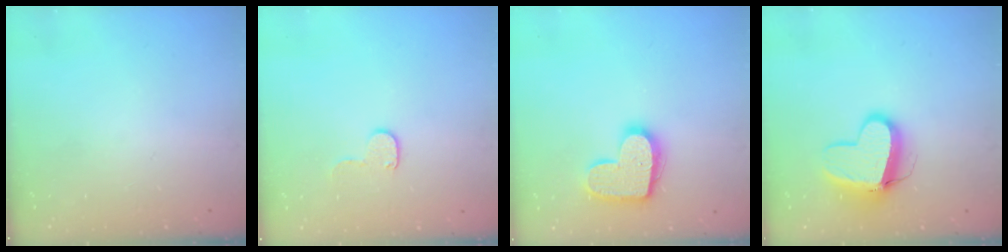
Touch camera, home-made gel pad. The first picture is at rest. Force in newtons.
{"total": 4.5, "press": 4.5, "slide": 0.5}
{"total": 14.5, "press": 14.5, "slide": 0.7}
{"total": 11.7, "press": 11.6, "slide": 1.3}